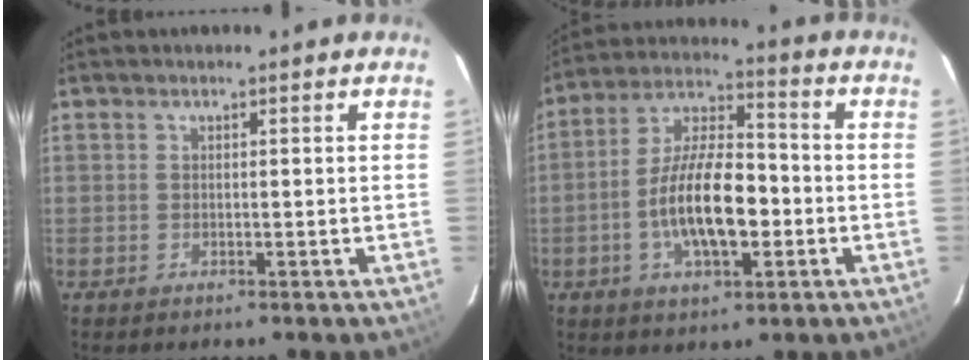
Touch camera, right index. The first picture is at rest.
{"total": 14.2, "force": [-3.4, 5.8, 12.5], "torque": [-0.242, 0.007, -0.060]}